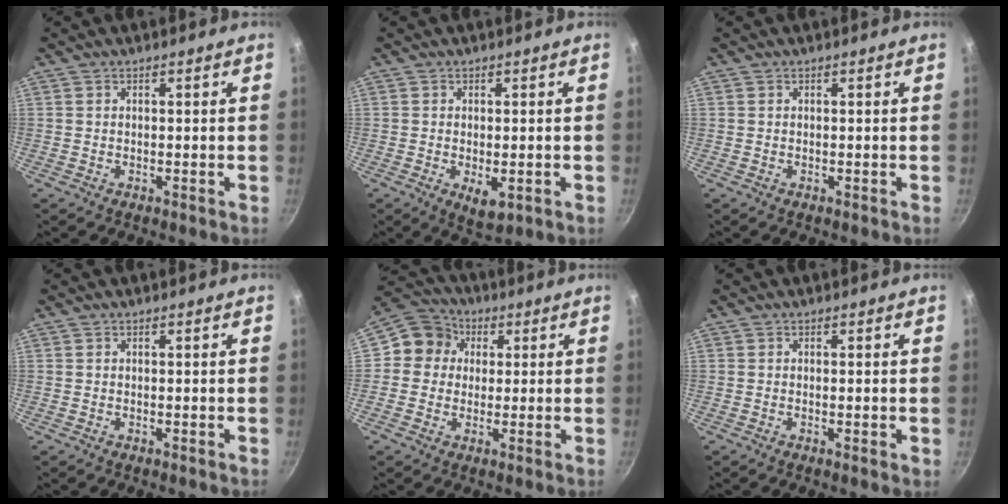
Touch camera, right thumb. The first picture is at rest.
{"total": 4.5, "force": [-1.1, 2.2, 3.8], "torque": [-0.054, -0.012, -0.010]}
{"total": 0.0}
{"total": 0.0}
{"total": 7.6, "force": [0.9, 7.1, 2.8], "torque": [-0.012, 0.014, -0.007]}
{"total": 1.2, "force": [-0.2, 0.2, 1.1], "torque": [-0.018, -0.002, -0.004]}